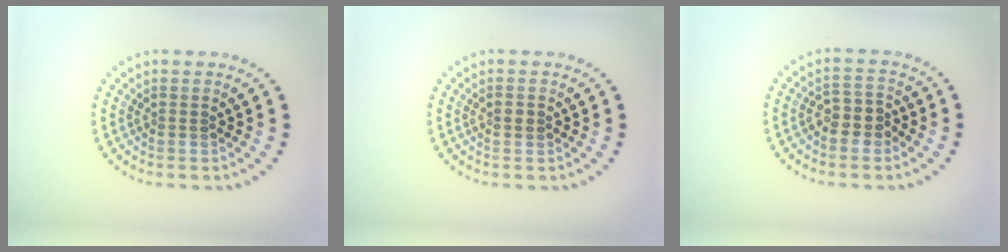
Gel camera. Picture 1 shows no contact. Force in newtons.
{"total": 1.2, "press": 1.2, "slide": 0.1}
{"total": 2.5, "press": 2.3, "slide": 0.9}